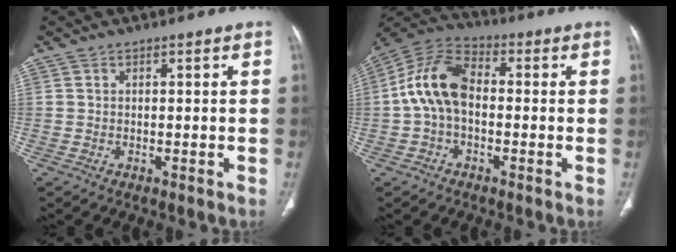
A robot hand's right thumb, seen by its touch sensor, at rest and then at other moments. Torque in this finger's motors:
{"motor_torque": [-0.49, 1.48, 0.94, -0.84, 0.20]}